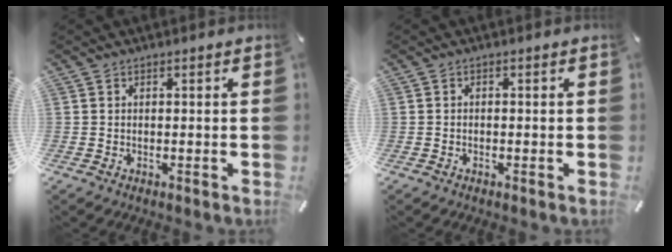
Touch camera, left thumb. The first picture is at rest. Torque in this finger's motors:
{"motor_torque": [0.10, -0.09, 0.00, 0.05, -0.10]}